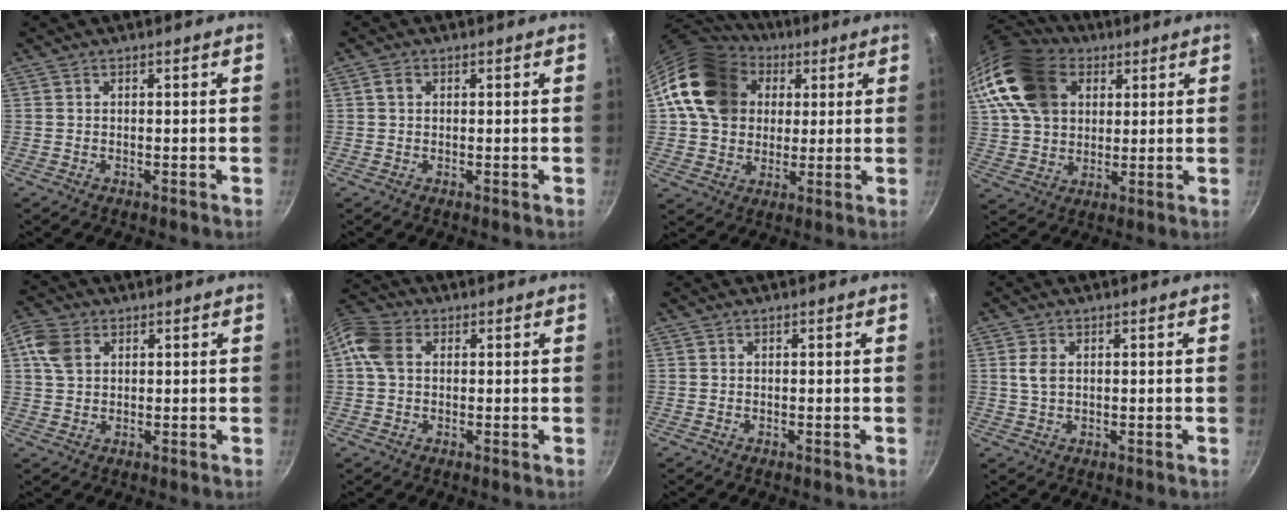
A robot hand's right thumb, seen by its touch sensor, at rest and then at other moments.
{"total": 1.5, "force": [0.4, 1.1, 0.8], "torque": [-0.013, 0.003, 0.006]}
{"total": 18.9, "force": [5.1, 15.3, 9.9], "torque": [-0.153, 0.015, 0.088]}
{"total": 22.5, "force": [8.4, 16.5, 12.8], "torque": [-0.252, 0.013, 0.156]}
{"total": 6.2, "force": [2.0, 4.5, 3.7], "torque": [-0.069, 0.005, 0.034]}
{"total": 7.8, "force": [1.3, 5.8, 5.1], "torque": [-0.099, 0.014, 0.010]}
{"total": 0.0}
{"total": 3.3, "force": [0.7, 2.0, 2.4], "torque": [-0.049, 0.000, 0.013]}